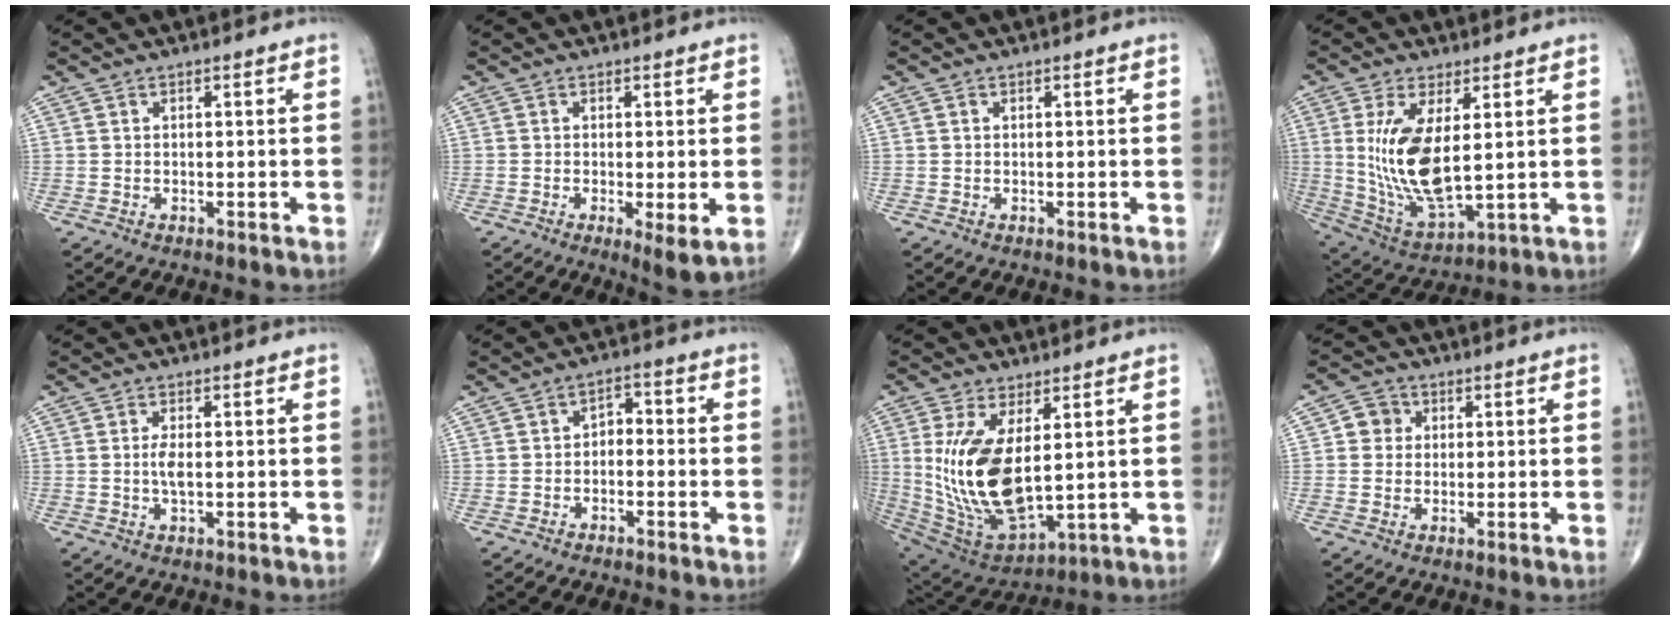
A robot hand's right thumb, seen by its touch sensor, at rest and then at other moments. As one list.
[{"total": 4.2, "force": [-0.9, 0.9, 4.1], "torque": [-0.069, -0.016, -0.018]}, {"total": 0.0}, {"total": 14.5, "force": [2.2, 5.8, 13.1], "torque": [-0.264, -0.026, 0.061]}, {"total": 2.5, "force": [0.0, 0.8, 2.4], "torque": [-0.052, -0.004, 0.000]}, {"total": 3.2, "force": [-1.1, 2.1, 2.1], "torque": [-0.022, 0.027, -0.027]}, {"total": 17.6, "force": [2.3, 8.1, 15.5], "torque": [-0.314, -0.027, 0.070]}, {"total": 3.9, "force": [0.7, 3.6, 1.1], "torque": [0.005, 0.004, 0.005]}]